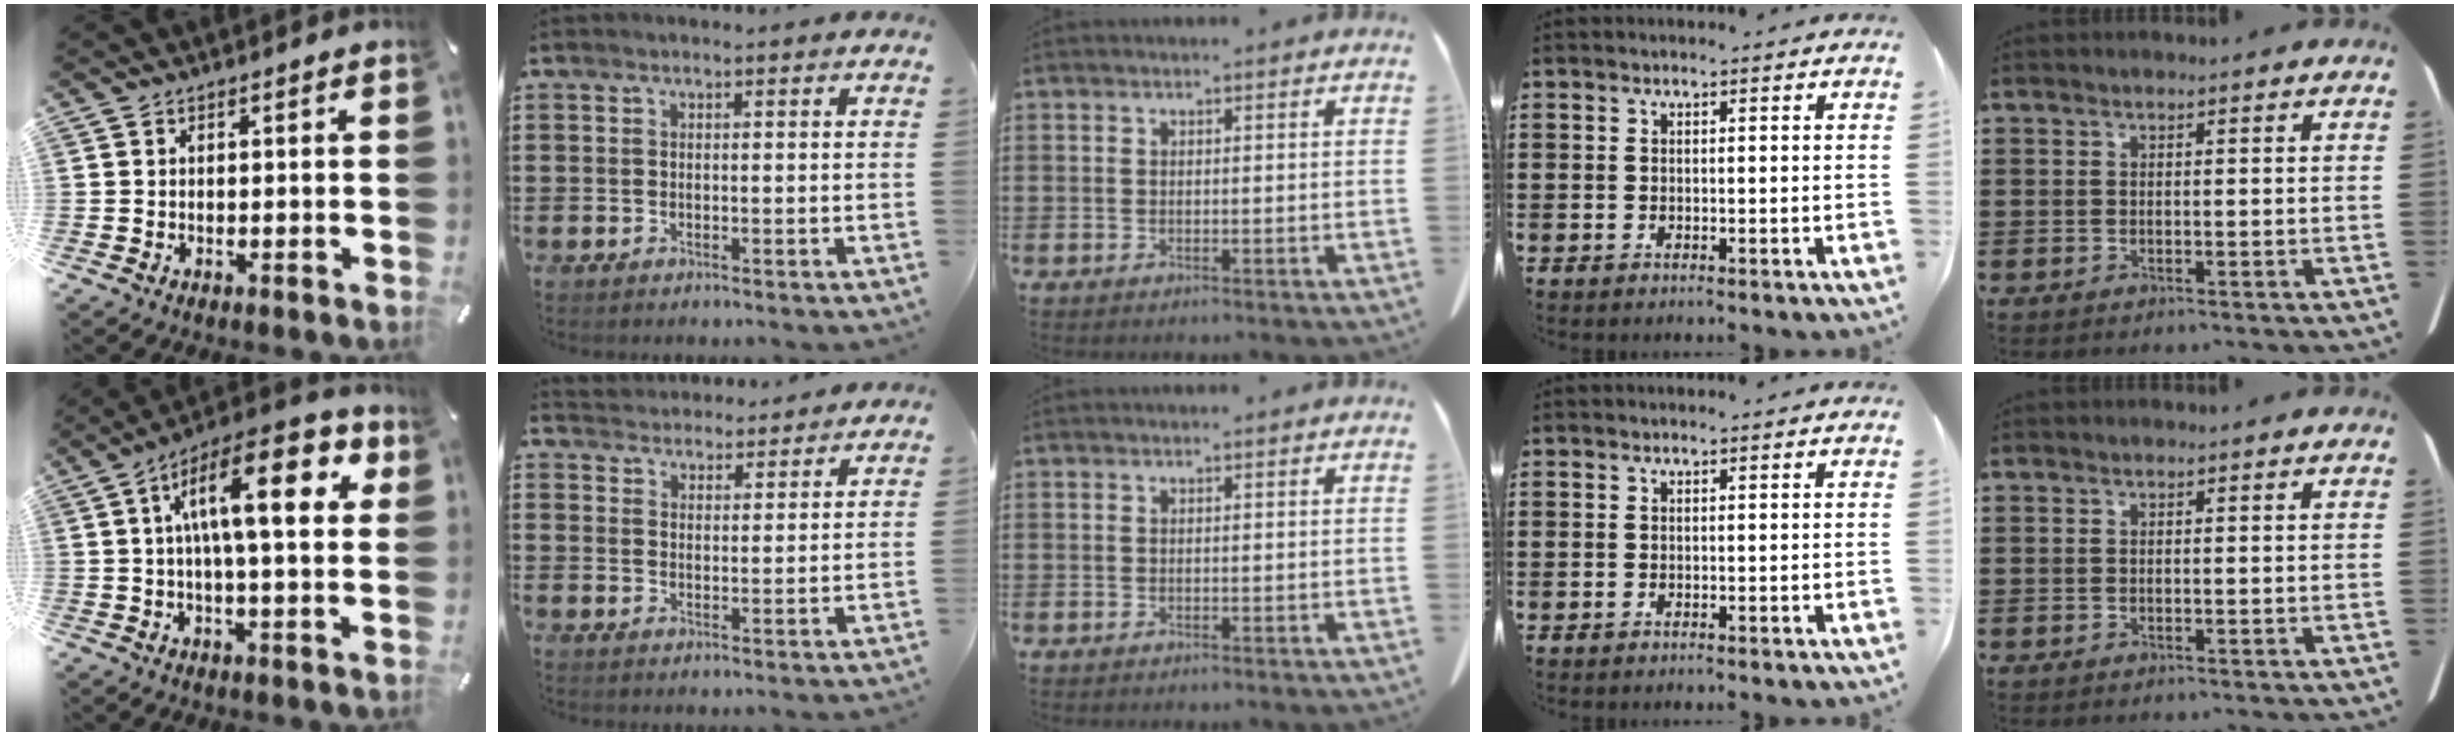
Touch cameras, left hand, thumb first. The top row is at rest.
{"thumb": {"total": 17.5, "force": [5.5, 5.3, 15.7], "torque": [-0.242, -0.016, 0.080]}, "index": {"total": 3.5, "force": [3.5, 0.4, -0.5], "torque": [-0.004, -0.014, 0.064]}}